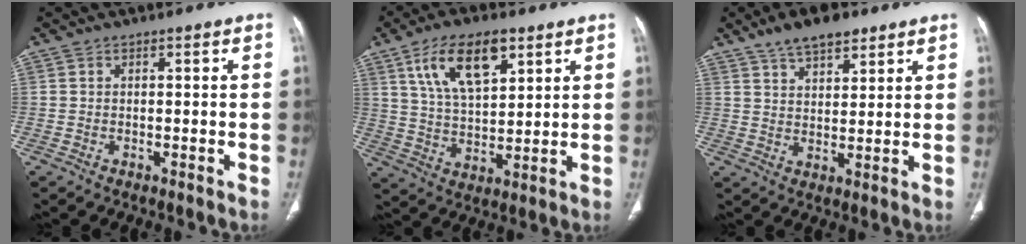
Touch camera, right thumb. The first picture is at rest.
{"total": 13.5, "force": [6.9, 6.2, 9.8], "torque": [-0.152, -0.020, 0.130]}
{"total": 9.1, "force": [6.3, 4.1, 5.2], "torque": [-0.065, -0.025, 0.108]}